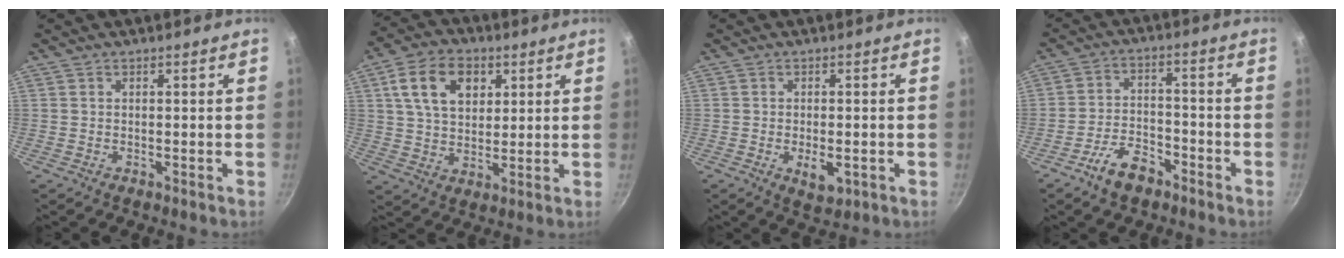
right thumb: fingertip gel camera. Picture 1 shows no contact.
{"total": 12.1, "force": [4.2, 8.2, 7.9], "torque": [-0.117, 0.000, 0.069]}
{"total": 4.7, "force": [-1.3, 2.3, 3.9], "torque": [-0.052, -0.001, -0.011]}
{"total": 7.9, "force": [-5.2, 3.9, 4.5], "torque": [-0.068, 0.042, -0.094]}